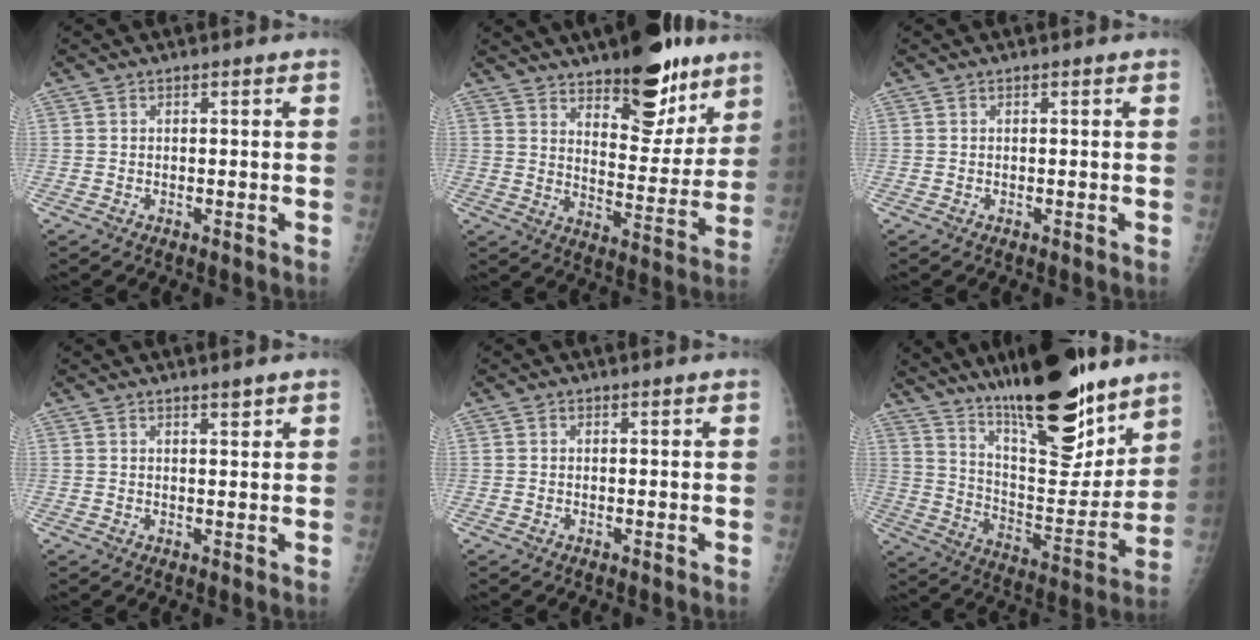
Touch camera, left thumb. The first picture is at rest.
{"total": 18.5, "force": [12.6, 7.5, 11.2], "torque": [-0.106, -0.079, 0.188]}
{"total": 0.0}
{"total": 1.6, "force": [1.3, 0.2, 1.0], "torque": [-0.012, -0.009, 0.021]}
{"total": 0.0}
{"total": 25.5, "force": [18.6, 7.1, 16.0], "torque": [-0.213, -0.096, 0.302]}